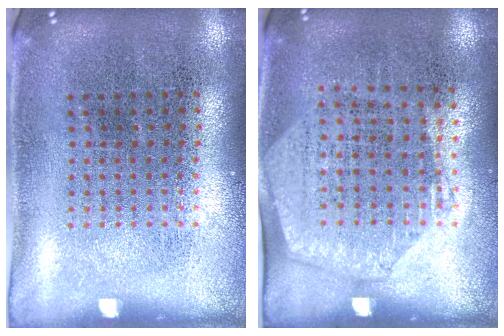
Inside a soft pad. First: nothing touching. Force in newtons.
{"total": 1.5, "press": 1.3, "slide": 0.7}